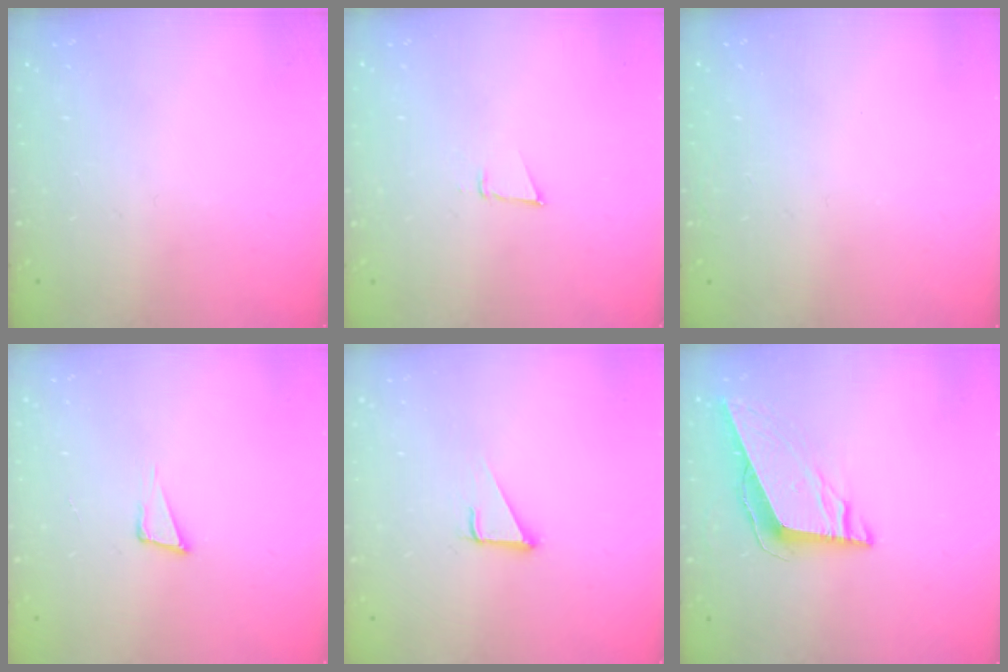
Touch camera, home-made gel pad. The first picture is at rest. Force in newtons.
{"total": 3.1, "press": 3.1, "slide": 0.6}
{"total": 1.6, "press": 1.6, "slide": 0.1}
{"total": 4.0, "press": 2.8, "slide": 2.9}
{"total": 2.8, "press": 2.8, "slide": 0.1}
{"total": 8.9, "press": 8.8, "slide": 1.3}